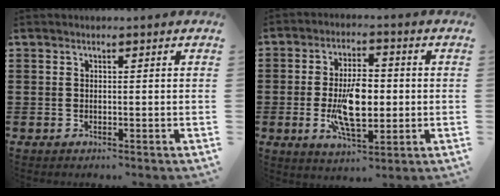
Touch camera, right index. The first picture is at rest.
{"total": 10.0, "force": [-1.0, 4.7, 8.8], "torque": [-0.177, -0.005, -0.023]}